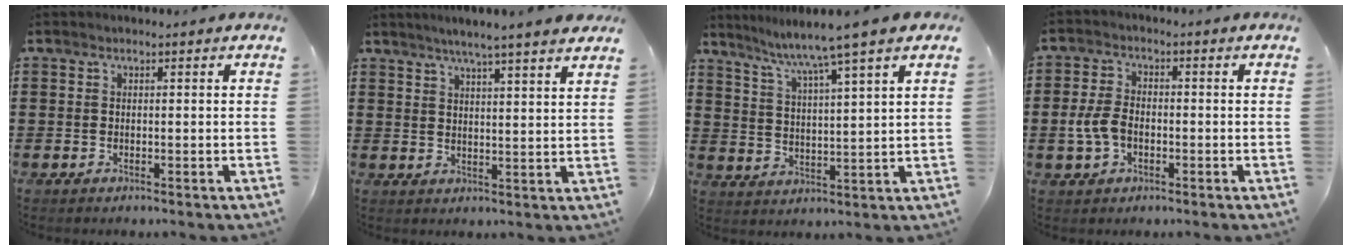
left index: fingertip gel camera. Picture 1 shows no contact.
{"total": 4.0, "force": [3.8, -0.8, 1.2], "torque": [-0.037, -0.018, 0.065]}
{"total": 6.1, "force": [4.8, -1.4, 3.5], "torque": [-0.086, -0.031, 0.073]}
{"total": 4.9, "force": [-1.0, 3.0, 3.8], "torque": [-0.096, -0.003, -0.025]}